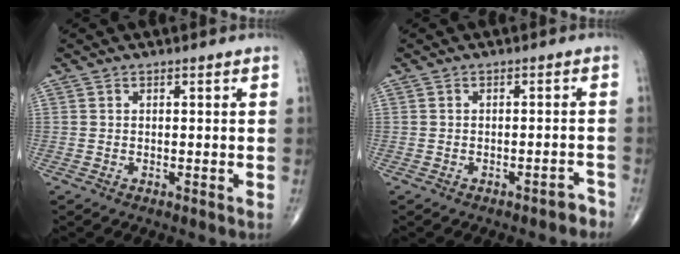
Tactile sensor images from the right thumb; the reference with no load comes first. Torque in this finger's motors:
{"motor_torque": [0.26, 0.42, -0.09, -0.03, 0.08]}